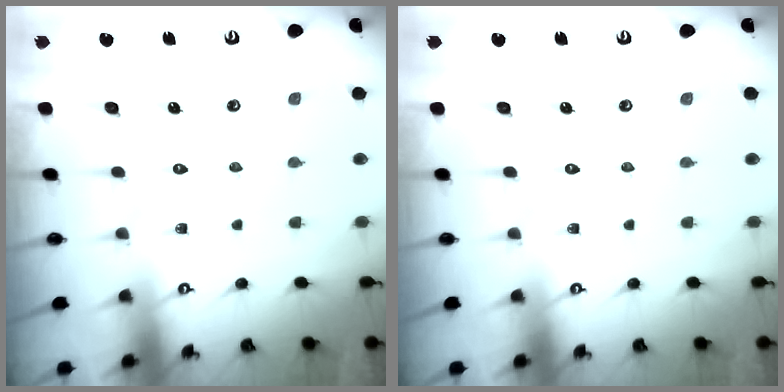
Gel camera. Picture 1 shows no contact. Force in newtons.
{"total": 0.0}